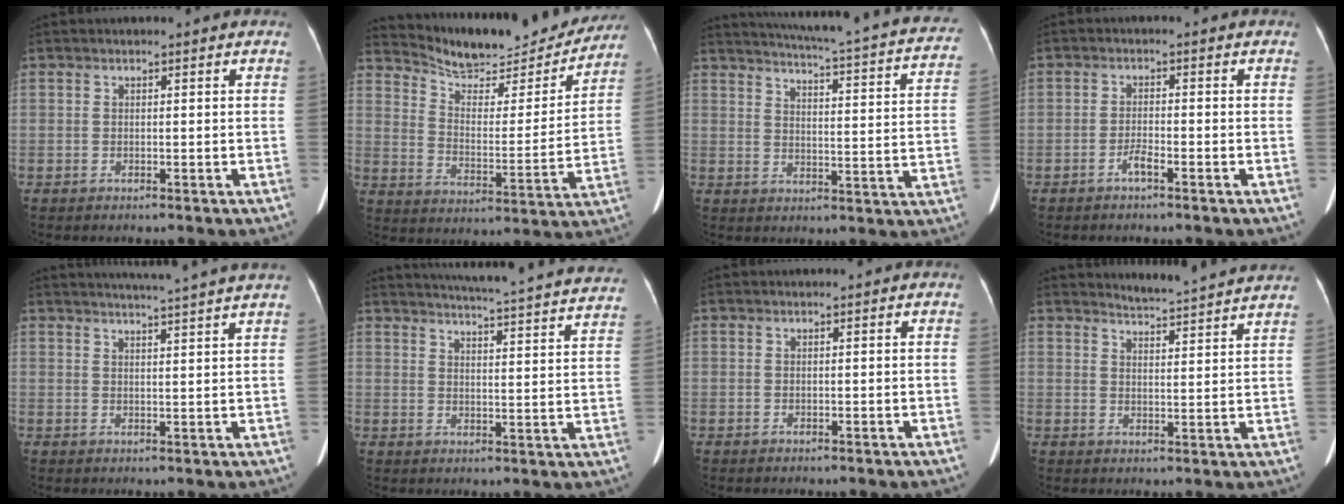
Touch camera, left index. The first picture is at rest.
{"total": 18.5, "force": [17.5, 3.5, 4.7], "torque": [-0.074, -0.025, 0.250]}
{"total": 25.9, "force": [23.0, 2.4, 11.8], "torque": [-0.171, -0.056, 0.265]}
{"total": 1.7, "force": [-1.2, 0.1, 1.2], "torque": [-0.026, 0.000, -0.024]}
{"total": 10.6, "force": [9.6, -1.5, 4.2], "torque": [-0.061, -0.001, 0.112]}
{"total": 27.8, "force": [26.2, 1.5, 9.2], "torque": [-0.139, -0.063, 0.304]}
{"total": 0.0}
{"total": 9.7, "force": [9.5, -0.9, 2.0], "torque": [-0.043, -0.007, 0.115]}